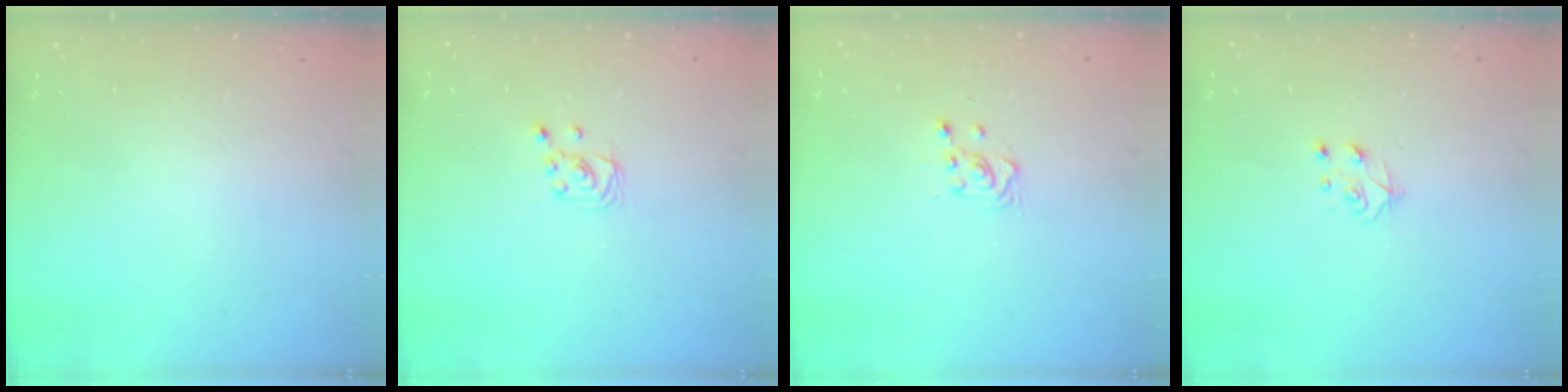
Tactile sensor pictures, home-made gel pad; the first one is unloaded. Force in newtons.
{"total": 2.4, "press": 2.4, "slide": 0.2}
{"total": 2.8, "press": 2.7, "slide": 0.7}
{"total": 5.6, "press": 5.6, "slide": 0.5}